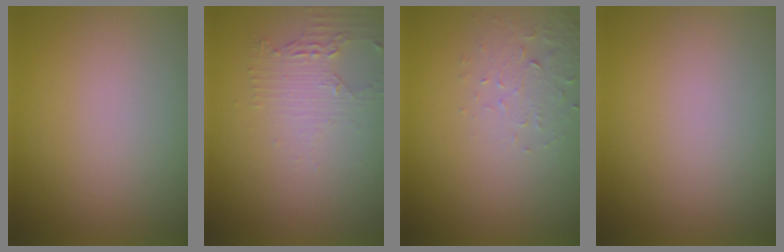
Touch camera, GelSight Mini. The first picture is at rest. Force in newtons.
{"total": 2.0, "press": 1.6, "slide": 1.1}
{"total": 2.2, "press": 2.2, "slide": 0.4}
{"total": 0.0}